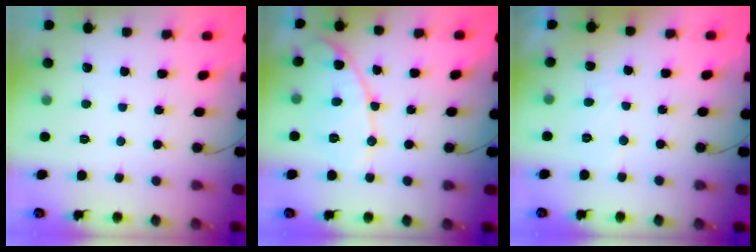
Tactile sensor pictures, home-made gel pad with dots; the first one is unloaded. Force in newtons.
{"total": 10.3, "press": 10.3, "slide": 0.5}
{"total": 3.8, "press": 3.8, "slide": 0.2}